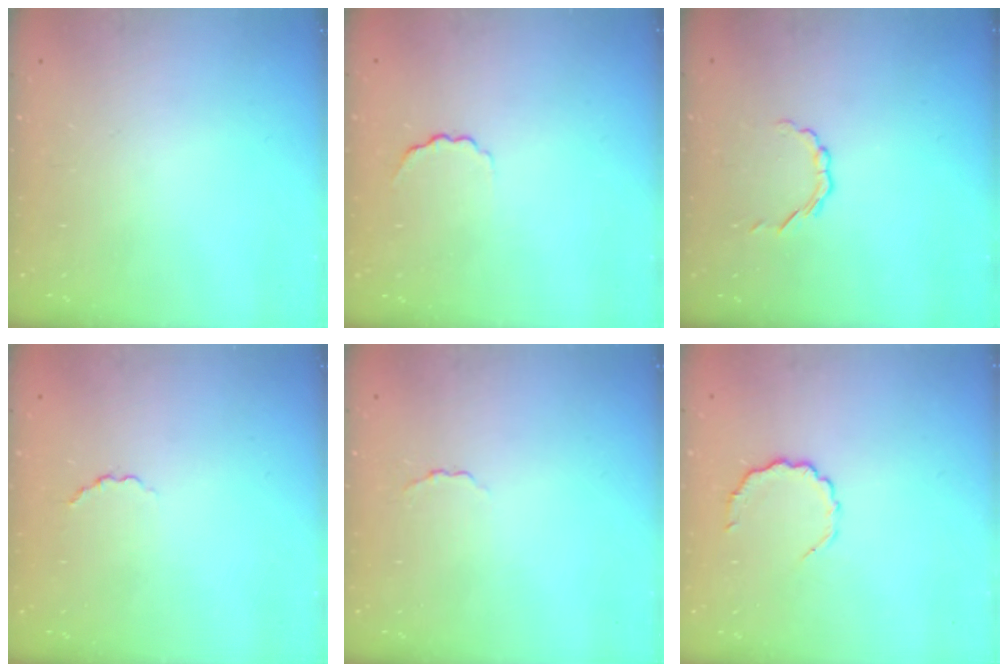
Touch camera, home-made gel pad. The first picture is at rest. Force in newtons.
{"total": 2.5, "press": 2.4, "slide": 0.6}
{"total": 2.4, "press": 2.2, "slide": 0.8}
{"total": 2.2, "press": 2.0, "slide": 0.8}
{"total": 1.6, "press": 1.5, "slide": 0.5}
{"total": 5.1, "press": 4.9, "slide": 1.4}